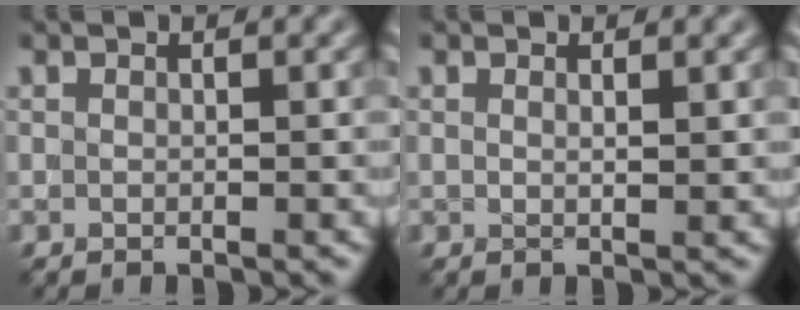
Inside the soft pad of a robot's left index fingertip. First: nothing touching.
{"total": 1.1, "force": [1.0, 0.1, 0.3], "torque": [0.000, 0.001, 0.013]}